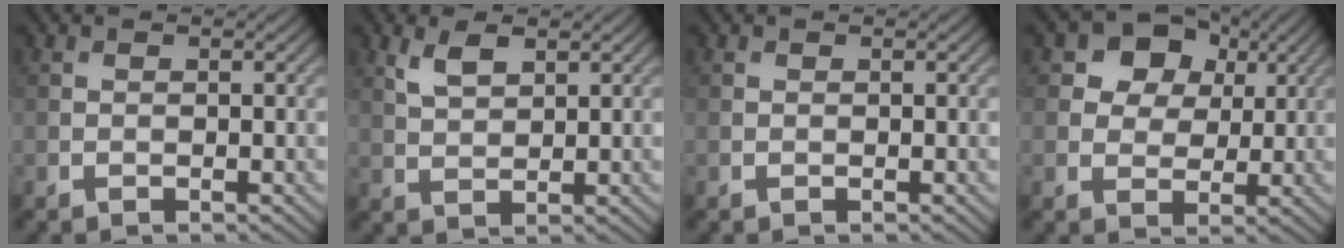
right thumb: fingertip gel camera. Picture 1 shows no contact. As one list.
[{"total": 3.3, "force": [2.0, 1.5, 2.3], "torque": [-0.054, -0.002, 0.043]}, {"total": 0.0}, {"total": 9.1, "force": [4.2, 7.1, 4.0], "torque": [-0.101, 0.011, 0.065]}]